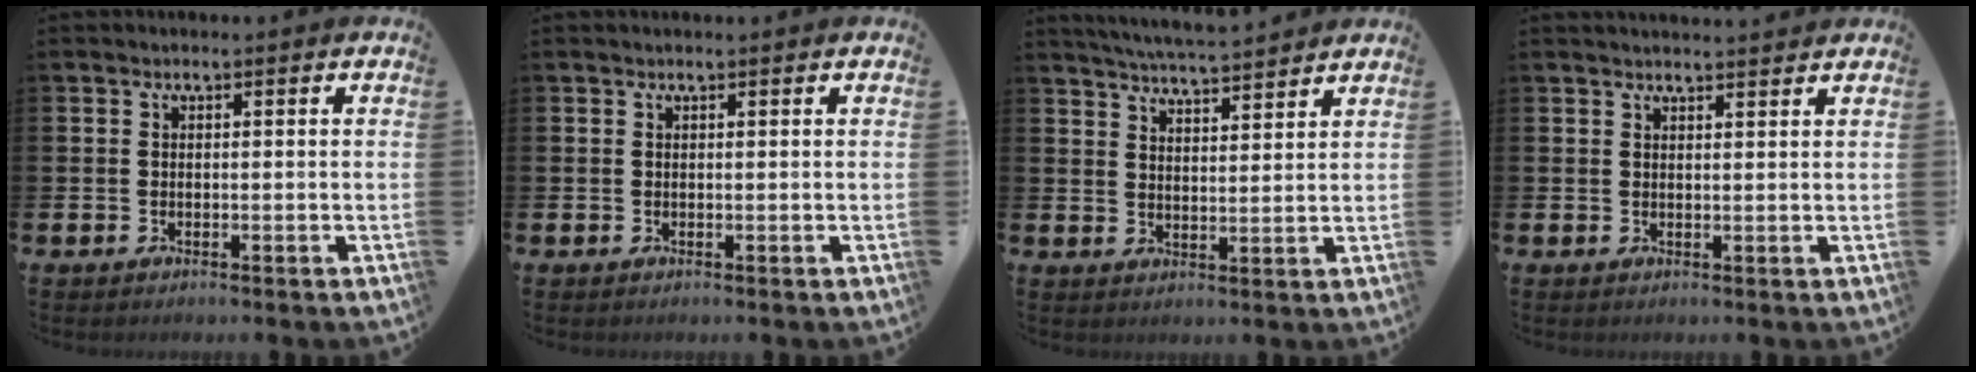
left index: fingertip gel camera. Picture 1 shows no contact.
{"total": 0.0}
{"total": 5.4, "force": [5.4, -0.1, 0.7], "torque": [-0.024, -0.032, 0.095]}
{"total": 2.0, "force": [2.0, 0.1, 0.0], "torque": [0.008, -0.013, 0.034]}